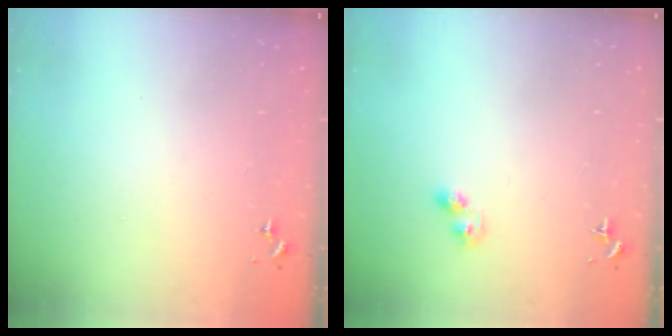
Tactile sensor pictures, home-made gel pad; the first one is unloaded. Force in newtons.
{"total": 5.5, "press": 5.5, "slide": 0.2}